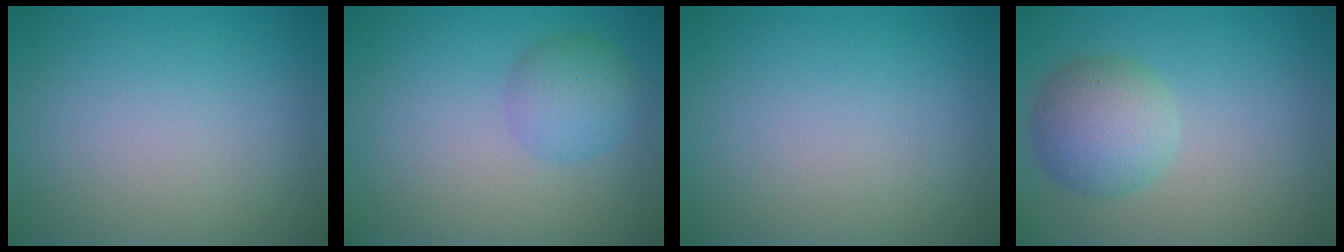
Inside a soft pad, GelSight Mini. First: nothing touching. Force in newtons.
{"total": 2.8, "press": 2.8, "slide": 0.1}
{"total": 0.0}
{"total": 4.2, "press": 4.2, "slide": 0.4}